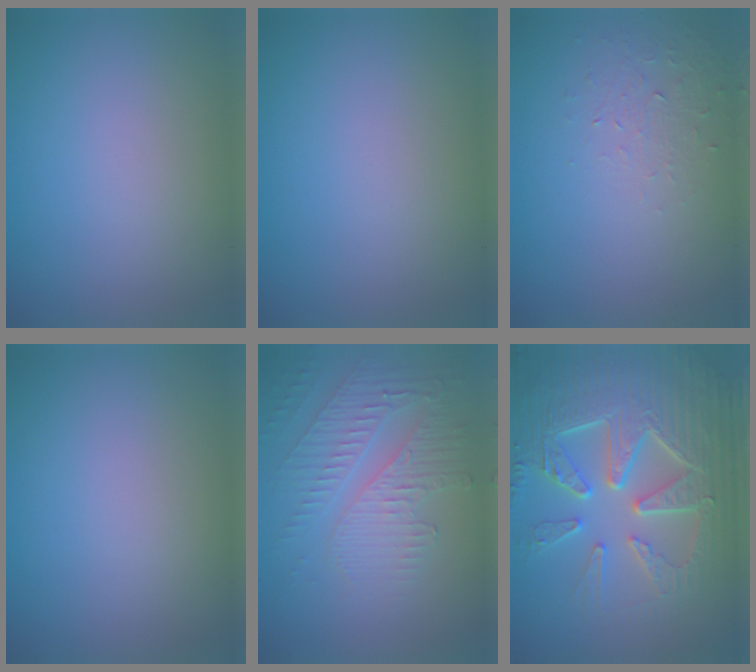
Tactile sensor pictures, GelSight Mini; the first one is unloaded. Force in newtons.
{"total": 0.0}
{"total": 1.3, "press": 0.6, "slide": 1.2}
{"total": 0.0}
{"total": 4.0, "press": 3.3, "slide": 2.3}
{"total": 8.9, "press": 6.5, "slide": 6.2}